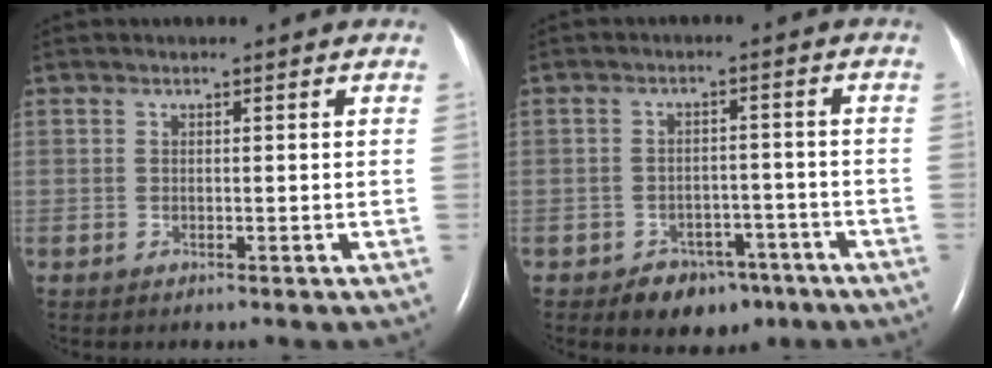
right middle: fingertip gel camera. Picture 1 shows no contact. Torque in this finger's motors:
{"motor_torque": [0.48, -0.45, 0.04, 0.04]}